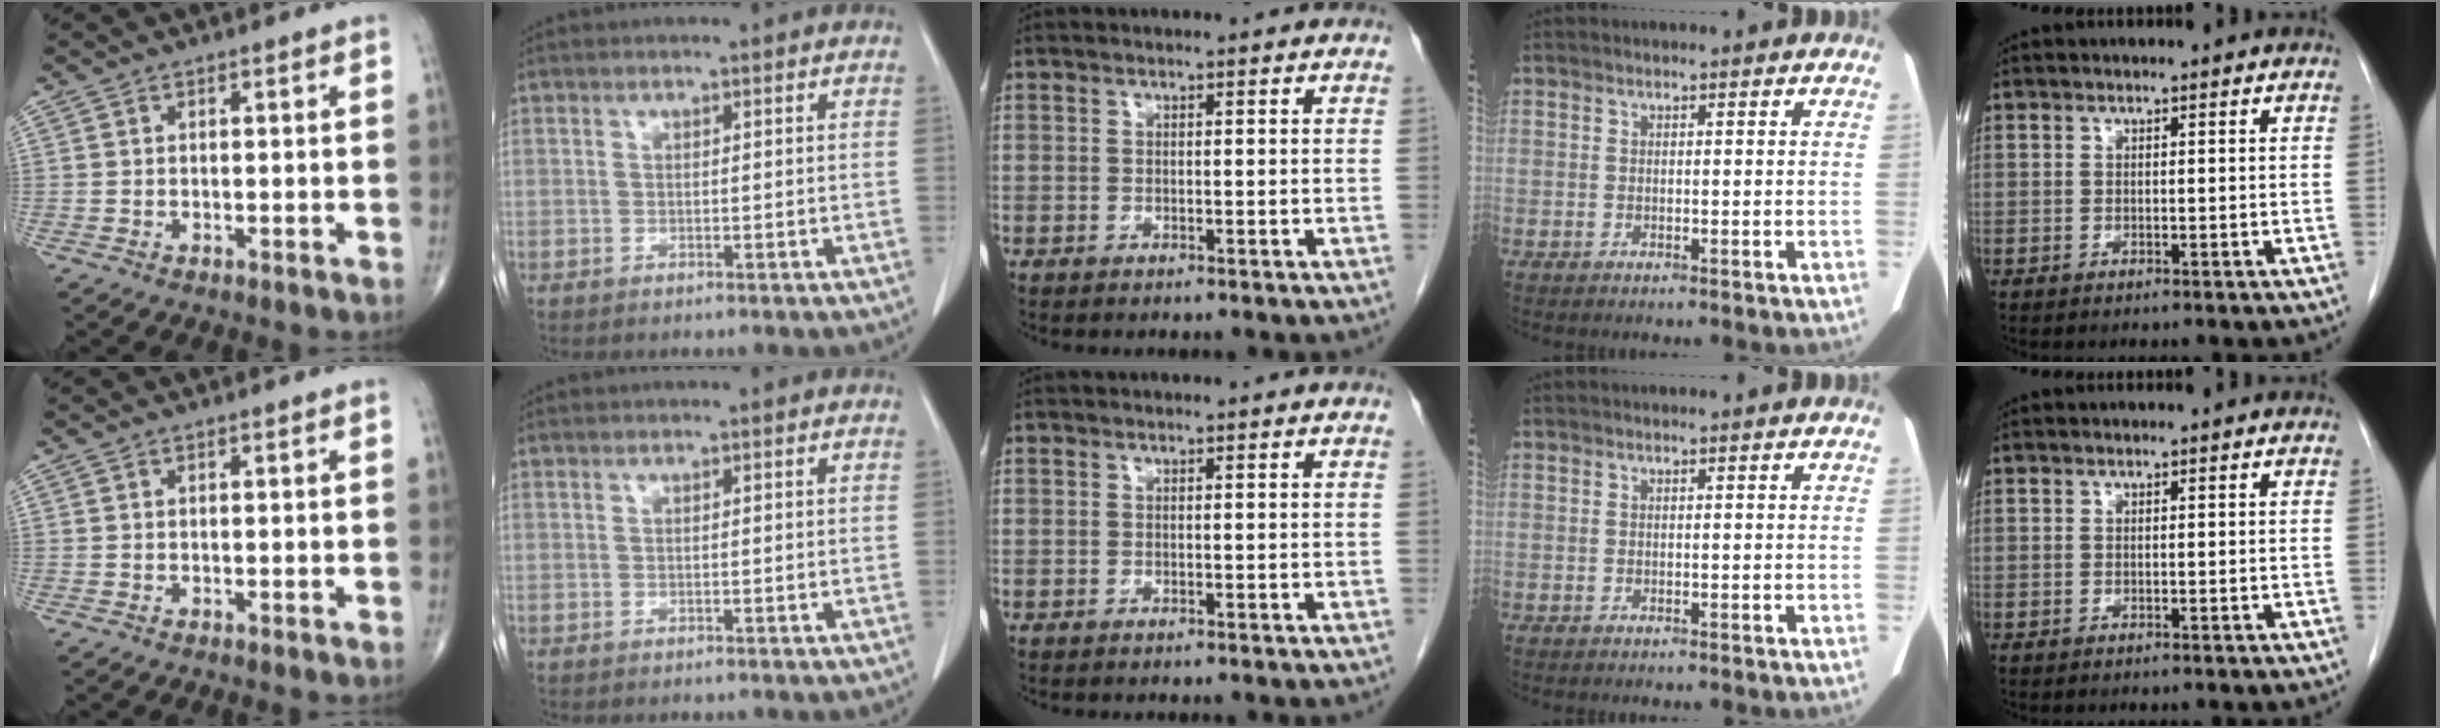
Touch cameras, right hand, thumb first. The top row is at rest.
{}